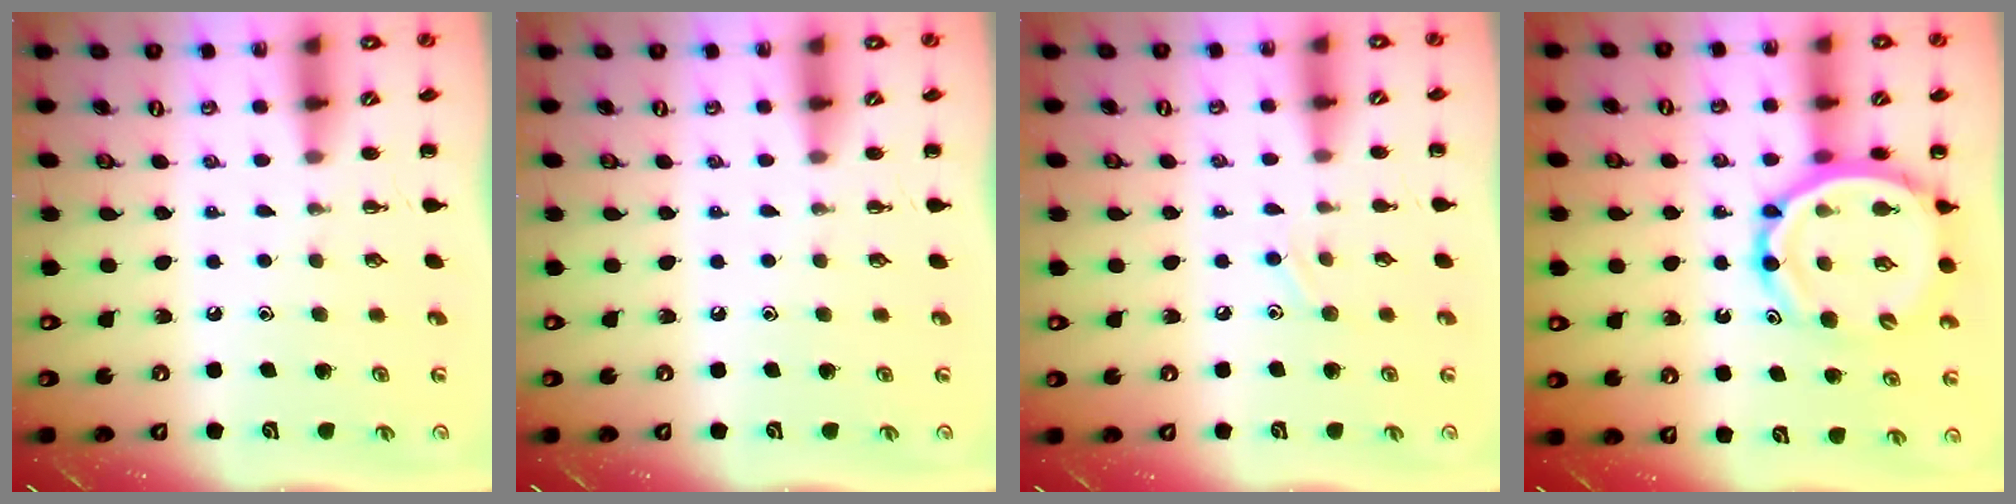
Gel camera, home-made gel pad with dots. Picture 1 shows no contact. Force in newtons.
{"total": 0.0}
{"total": 6.2, "press": 5.9, "slide": 1.8}
{"total": 14.7, "press": 14.1, "slide": 4.2}